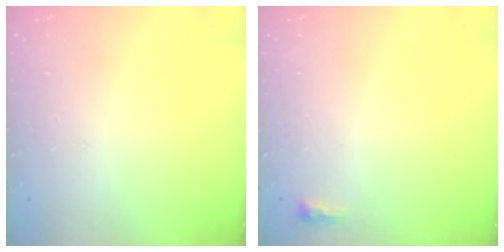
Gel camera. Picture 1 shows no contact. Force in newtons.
{"total": 2.9, "press": 2.8, "slide": 0.8}